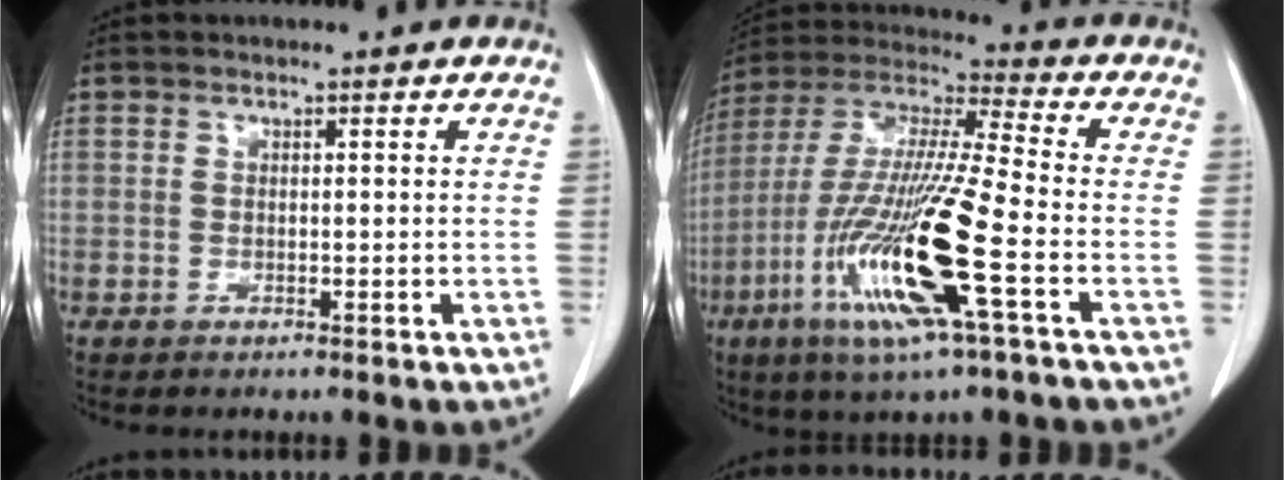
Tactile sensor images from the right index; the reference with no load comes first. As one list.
[{"total": 20.5, "force": [-7.0, 1.5, 19.2], "torque": [-0.421, -0.032, -0.137]}]